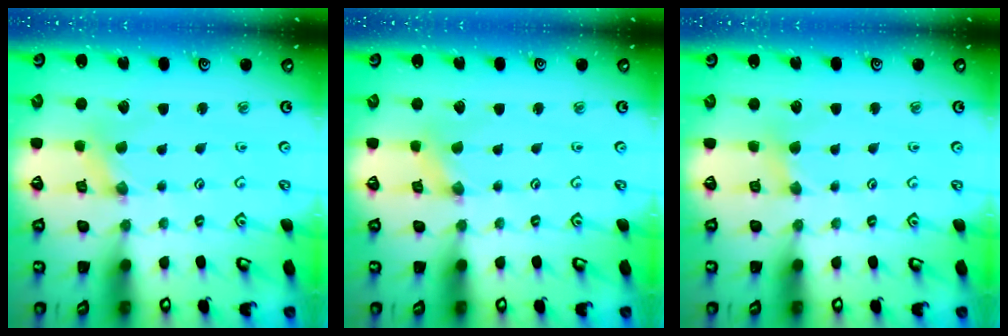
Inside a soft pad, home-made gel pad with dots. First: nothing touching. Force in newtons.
{"total": 0.0}
{"total": 1.9, "press": 1.9, "slide": 0.4}